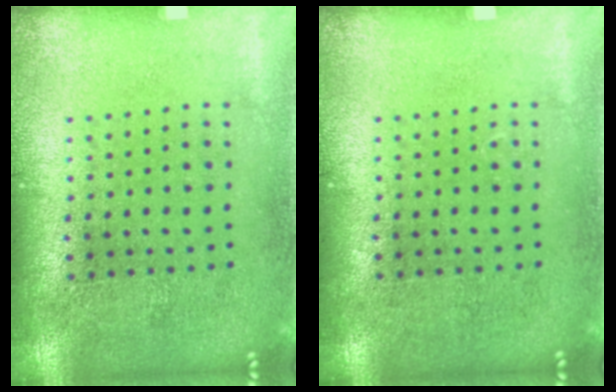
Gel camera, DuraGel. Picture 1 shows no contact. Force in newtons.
{"total": 0.0}